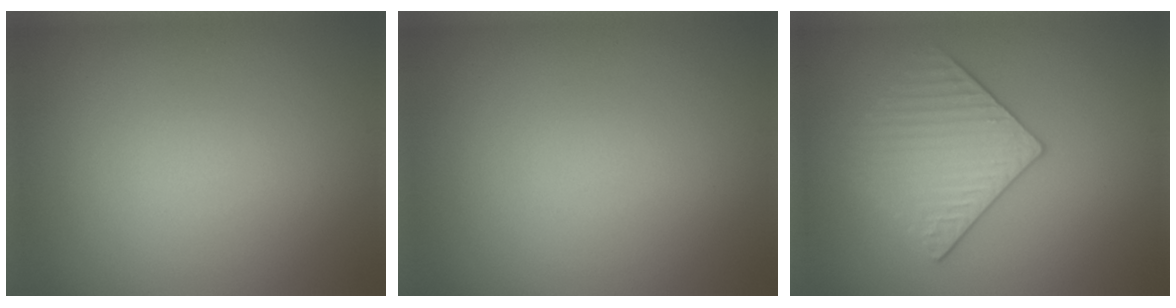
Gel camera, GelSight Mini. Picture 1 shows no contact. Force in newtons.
{"total": 0.0}
{"total": 3.3, "press": 3.3, "slide": 0.2}